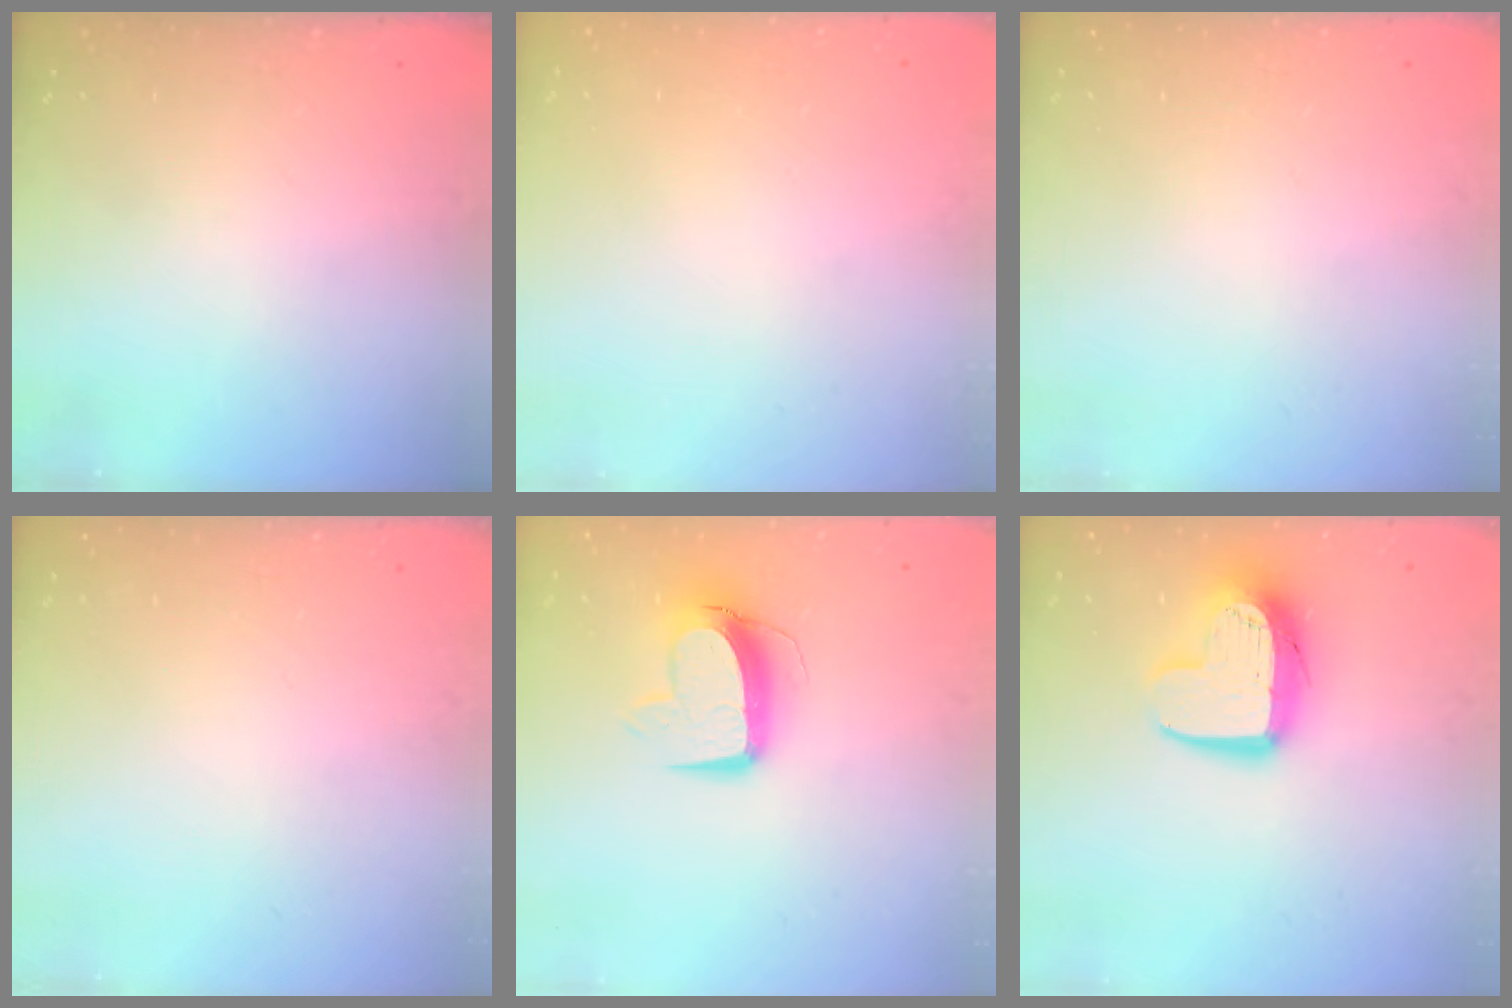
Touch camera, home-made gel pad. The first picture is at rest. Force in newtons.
{"total": 0.0}
{"total": 0.0}
{"total": 0.0}
{"total": 11.0, "press": 11.0, "slide": 1.4}
{"total": 12.4, "press": 12.4, "slide": 1.0}